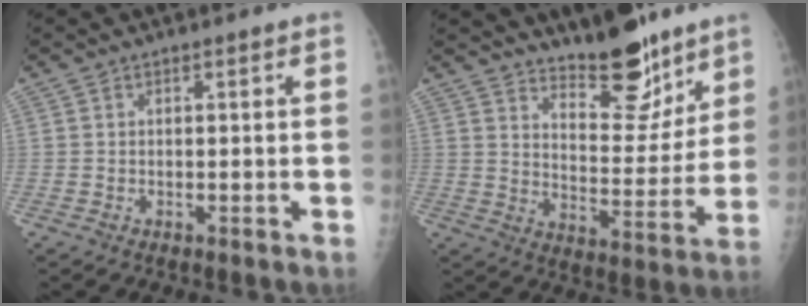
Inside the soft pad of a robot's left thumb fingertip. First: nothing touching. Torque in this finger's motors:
{"motor_torque": [0.20, 0.15, 0.20, -0.22, 0.05]}